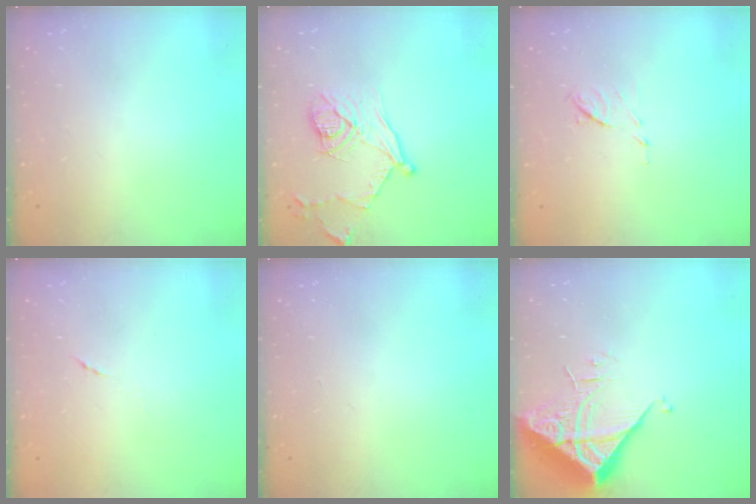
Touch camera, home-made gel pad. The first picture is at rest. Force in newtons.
{"total": 13.8, "press": 13.7, "slide": 1.8}
{"total": 6.2, "press": 6.2, "slide": 0.9}
{"total": 3.9, "press": 3.5, "slide": 1.6}
{"total": 0.0}
{"total": 6.7, "press": 6.7, "slide": 0.7}